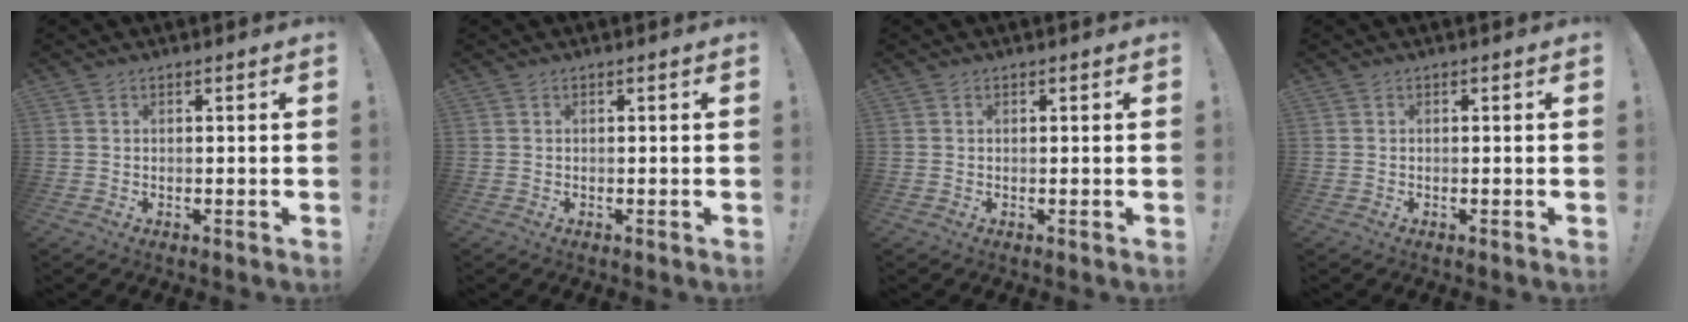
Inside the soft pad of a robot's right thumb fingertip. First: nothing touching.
{"total": 0.0}
{"total": 0.0}
{"total": 0.0}